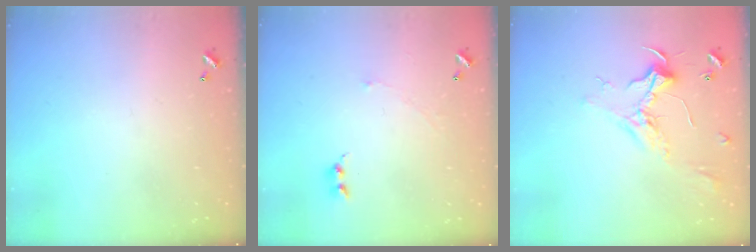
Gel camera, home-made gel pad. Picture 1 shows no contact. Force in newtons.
{"total": 2.0, "press": 1.9, "slide": 0.7}
{"total": 2.5, "press": 2.3, "slide": 0.8}